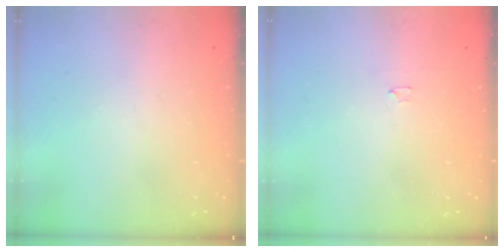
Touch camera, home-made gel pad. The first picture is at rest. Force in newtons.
{"total": 1.2, "press": 1.2, "slide": 0.0}